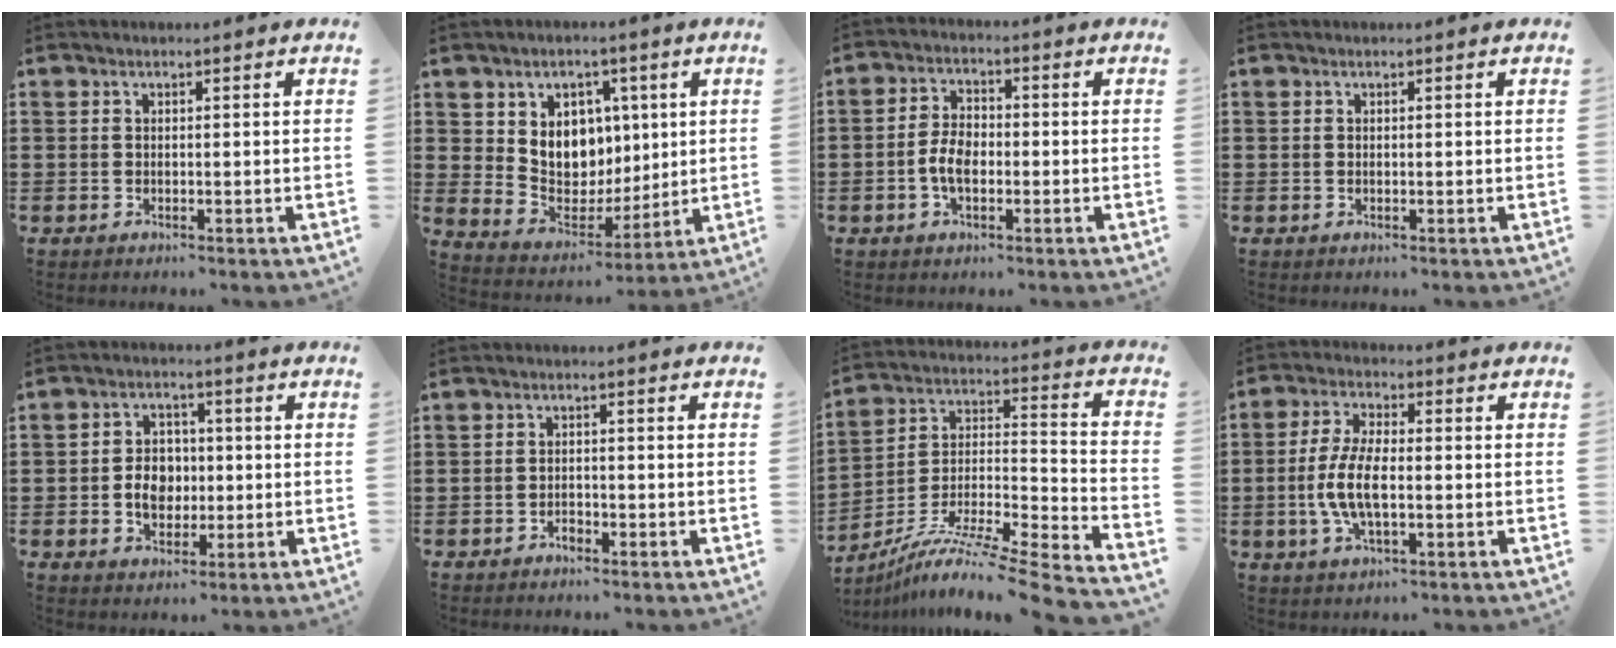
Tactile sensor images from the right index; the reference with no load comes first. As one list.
[{"total": 7.7, "force": [2.5, 6.9, 2.5], "torque": [-0.055, -0.022, 0.047]}, {"total": 4.7, "force": [-1.2, 2.6, 3.7], "torque": [-0.089, 0.000, -0.028]}, {"total": 0.0}, {"total": 5.4, "force": [-0.7, 4.3, 3.2], "torque": [-0.068, 0.005, -0.017]}, {"total": 1.3, "force": [-1.1, 0.5, 0.4], "torque": [-0.013, -0.001, -0.023]}, {"total": 8.9, "force": [-7.1, 0.4, 5.4], "torque": [-0.096, -0.008, -0.144]}, {"total": 7.4, "force": [-1.3, 2.9, 6.6], "torque": [-0.156, -0.007, -0.034]}]